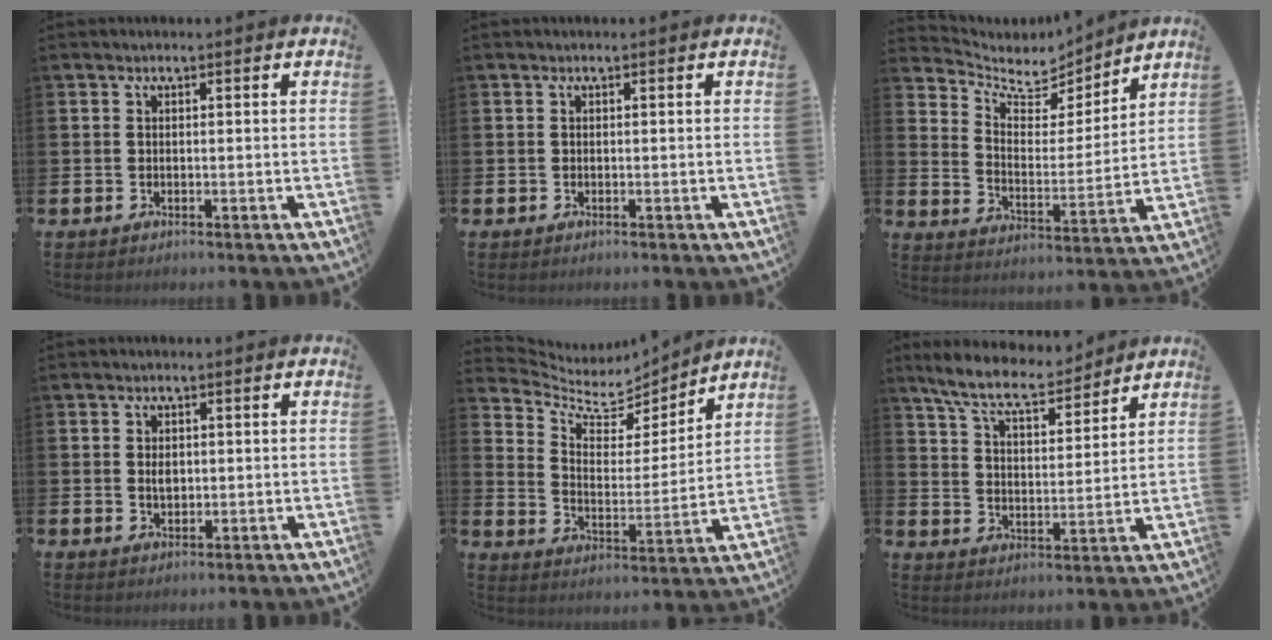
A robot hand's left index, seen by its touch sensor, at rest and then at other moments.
{"total": 0.0}
{"total": 6.2, "force": [5.6, 2.5, 0.9], "torque": [-0.049, -0.049, 0.094]}
{"total": 1.6, "force": [0.3, 1.1, 1.2], "torque": [-0.004, -0.002, 0.000]}
{"total": 6.3, "force": [5.6, 2.6, 1.3], "torque": [-0.063, -0.048, 0.093]}
{"total": 8.6, "force": [7.8, 1.7, 3.0], "torque": [-0.089, -0.036, 0.141]}